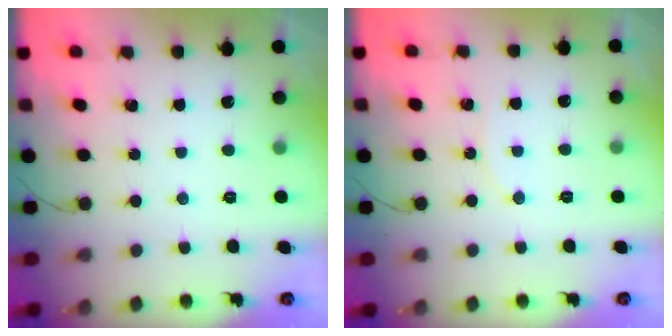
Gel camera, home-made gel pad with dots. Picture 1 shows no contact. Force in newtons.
{"total": 4.7, "press": 4.6, "slide": 0.6}